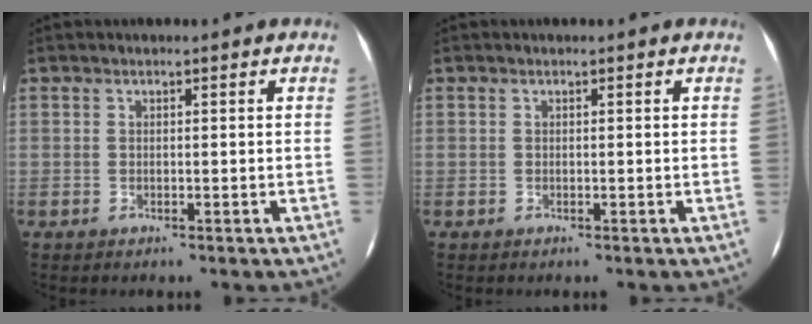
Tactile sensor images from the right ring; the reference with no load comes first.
{"total": 0.0}